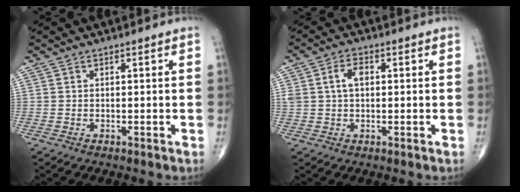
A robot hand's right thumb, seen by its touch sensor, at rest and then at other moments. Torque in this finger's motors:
{"motor_torque": [0.68, 0.94, 0.53, -0.04, 0.03]}